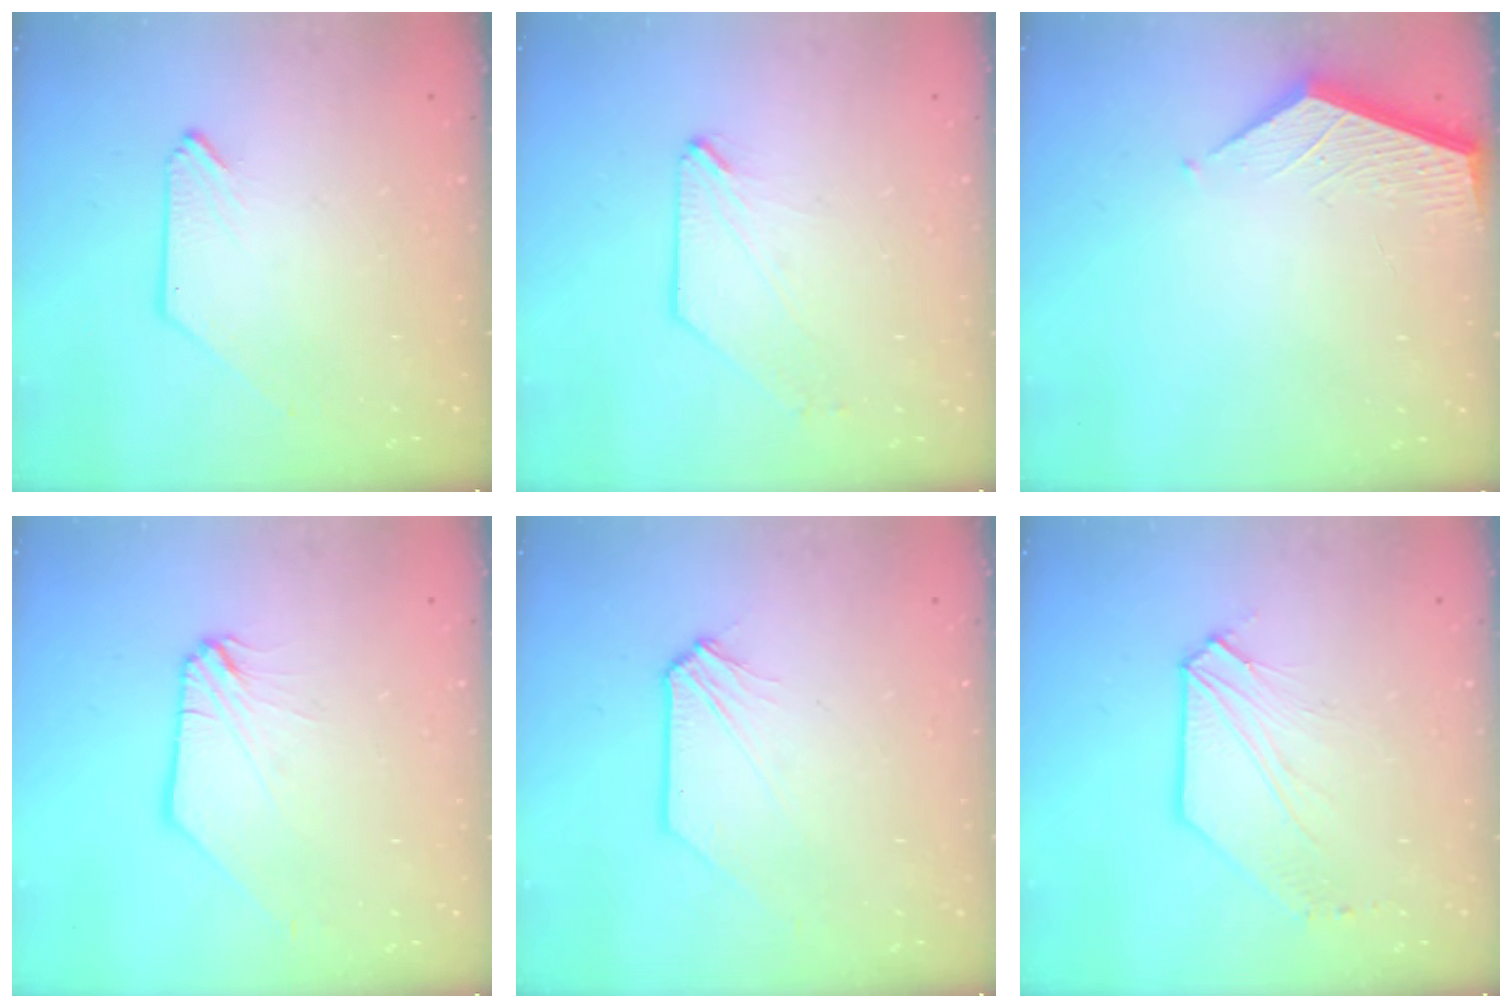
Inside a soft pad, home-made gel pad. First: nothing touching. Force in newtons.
{"total": 0.7, "press": 0.7, "slide": 0.1}
{"total": 3.6, "press": 3.5, "slide": 0.3}
{"total": 1.0, "press": 1.0, "slide": 0.3}
{"total": 1.0, "press": 1.0, "slide": 0.1}
{"total": 3.8, "press": 3.8, "slide": 0.2}